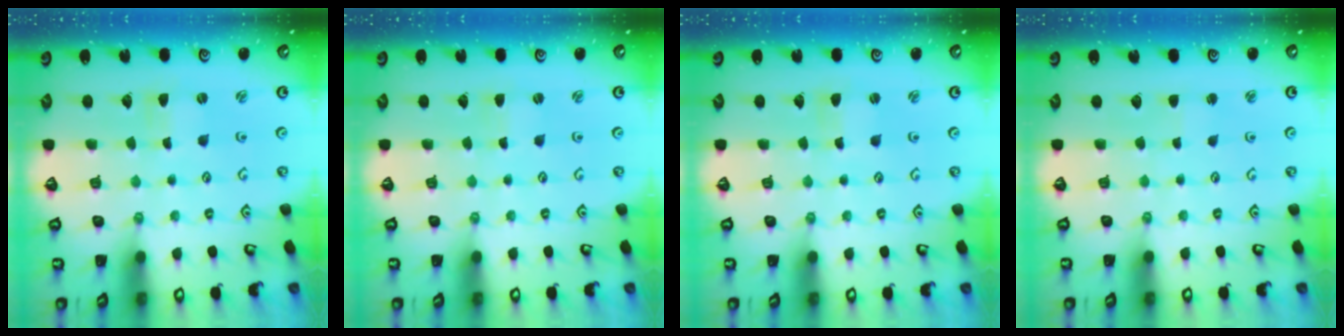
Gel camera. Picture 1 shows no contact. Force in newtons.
{"total": 1.3, "press": 1.2, "slide": 0.2}
{"total": 1.2, "press": 1.1, "slide": 0.3}
{"total": 1.1, "press": 1.1, "slide": 0.1}